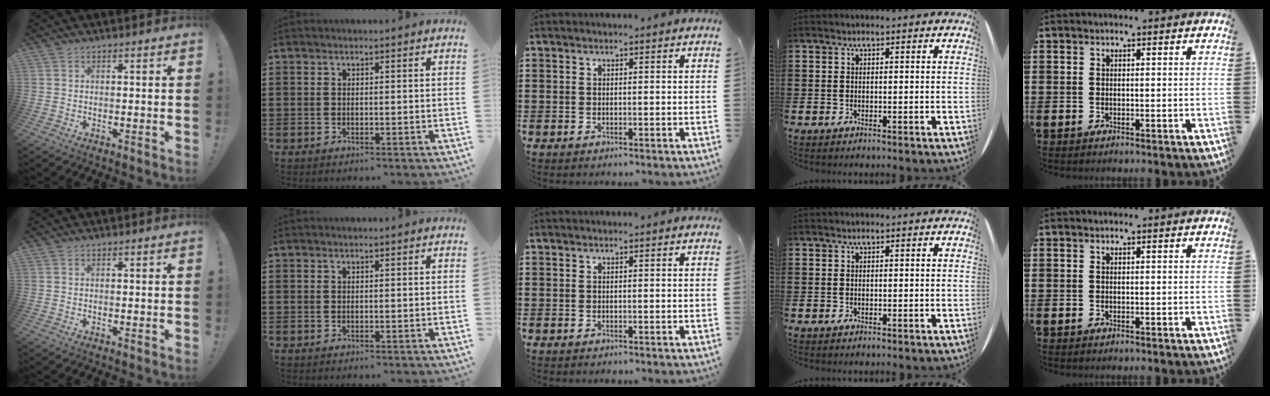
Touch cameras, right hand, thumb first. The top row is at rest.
{}